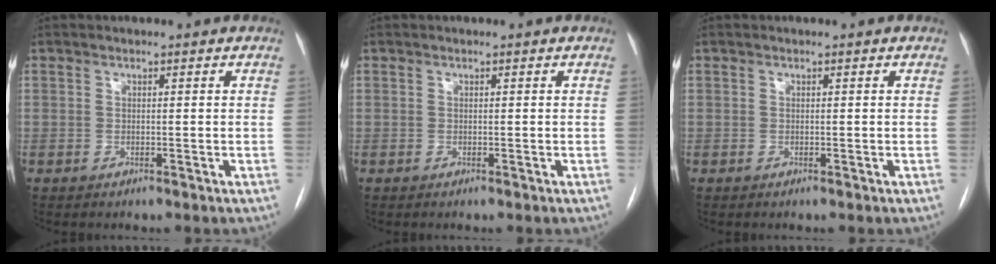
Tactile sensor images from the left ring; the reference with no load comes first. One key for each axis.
{"total": 0.0}
{"total": 0.0}